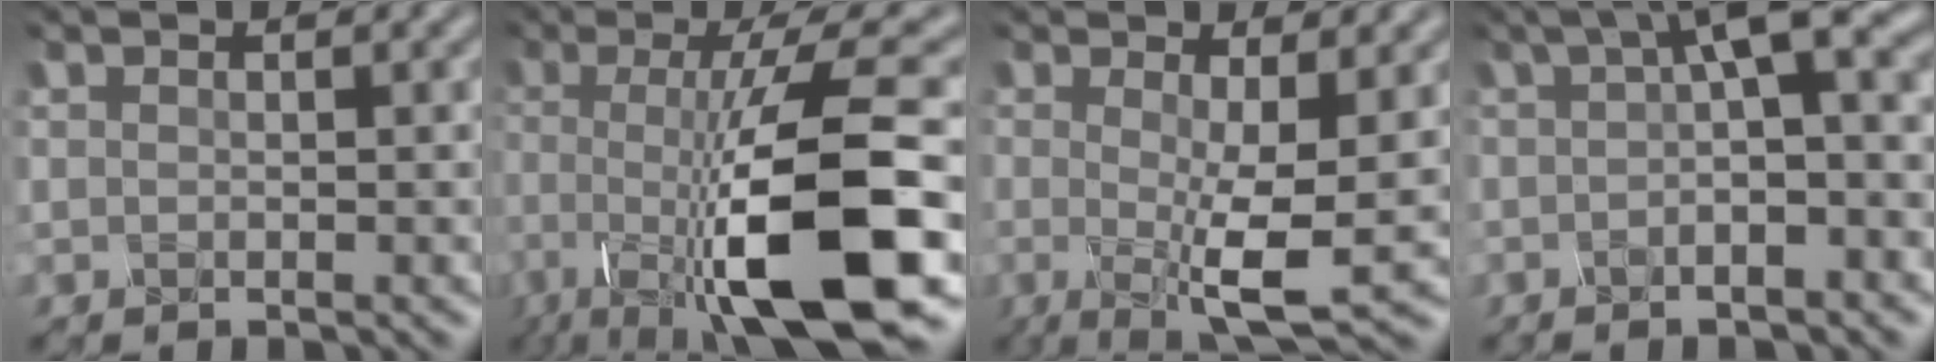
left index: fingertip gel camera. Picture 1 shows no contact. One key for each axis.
{"total": 12.5, "fx": -3.2, "fy": 2.8, "fz": 11.8, "tx": -0.158, "ty": -0.008, "tz": -0.065}
{"total": 6.4, "fx": -0.5, "fy": 1.4, "fz": 6.2, "tx": -0.091, "ty": -0.011, "tz": -0.011}
{"total": 6.7, "fx": 1.0, "fy": 1.9, "fz": 6.4, "tx": -0.085, "ty": 0.016, "tz": 0.004}